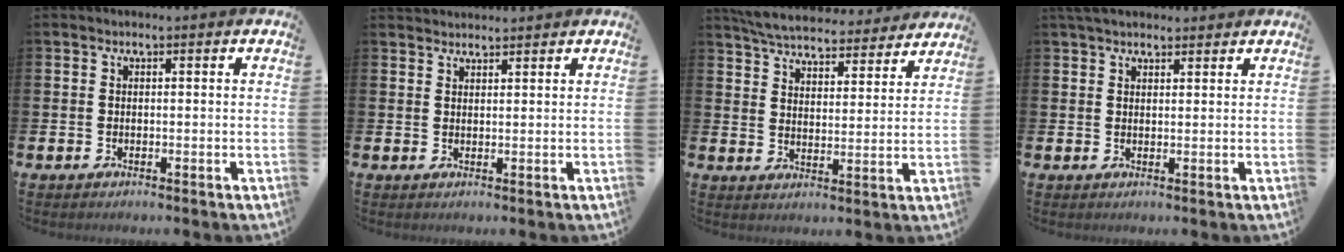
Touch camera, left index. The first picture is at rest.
{"total": 2.0, "force": [1.9, 0.3, -0.1], "torque": [0.000, -0.006, 0.036]}
{"total": 6.1, "force": [5.8, 1.2, 1.2], "torque": [-0.041, -0.042, 0.100]}
{"total": 3.1, "force": [2.8, 1.1, 0.9], "torque": [-0.013, -0.005, 0.049]}